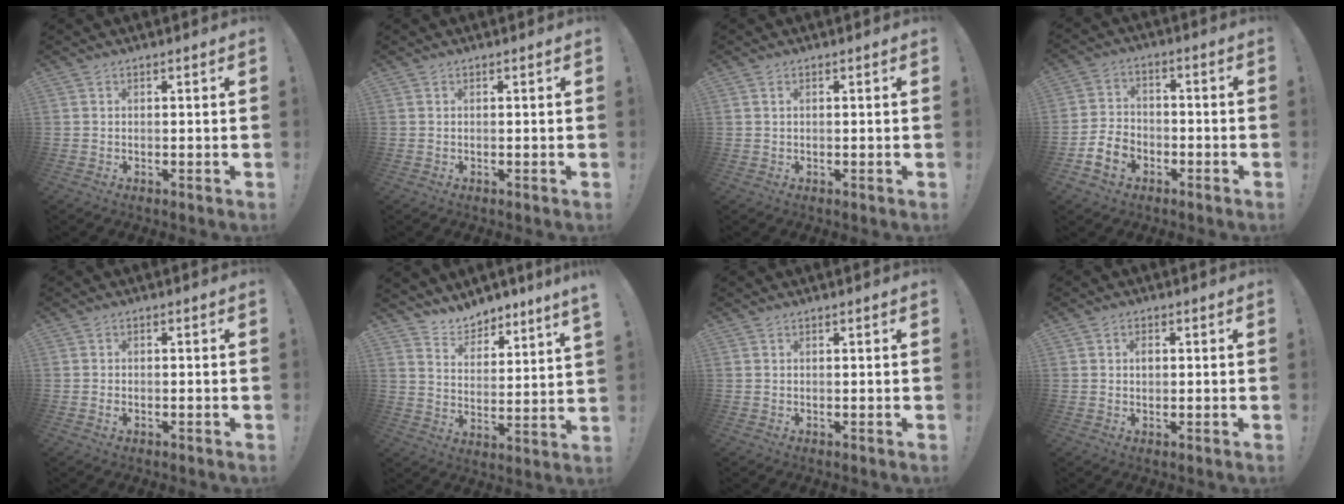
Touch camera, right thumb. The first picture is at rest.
{"total": 0.0}
{"total": 0.6, "force": [0.3, 0.3, 0.5], "torque": [-0.018, 0.005, 0.007]}
{"total": 8.5, "force": [-4.6, 6.0, 3.8], "torque": [-0.081, 0.025, -0.083]}
{"total": 1.3, "force": [-0.8, 0.7, 0.8], "torque": [-0.015, 0.005, -0.014]}
{"total": 7.3, "force": [7.3, 0.9, 0.5], "torque": [-0.025, -0.061, 0.137]}
{"total": 0.0}
{"total": 1.8, "force": [0.5, 1.4, 0.9], "torque": [-0.003, 0.001, 0.003]}